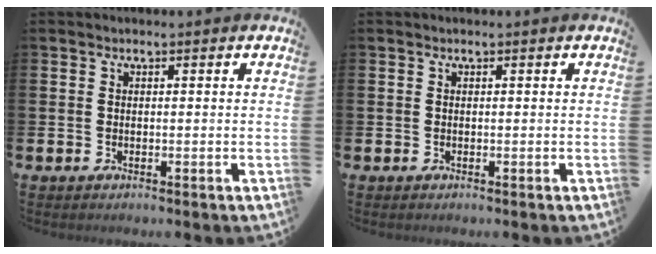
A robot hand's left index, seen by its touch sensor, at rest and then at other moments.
{"total": 0.0}